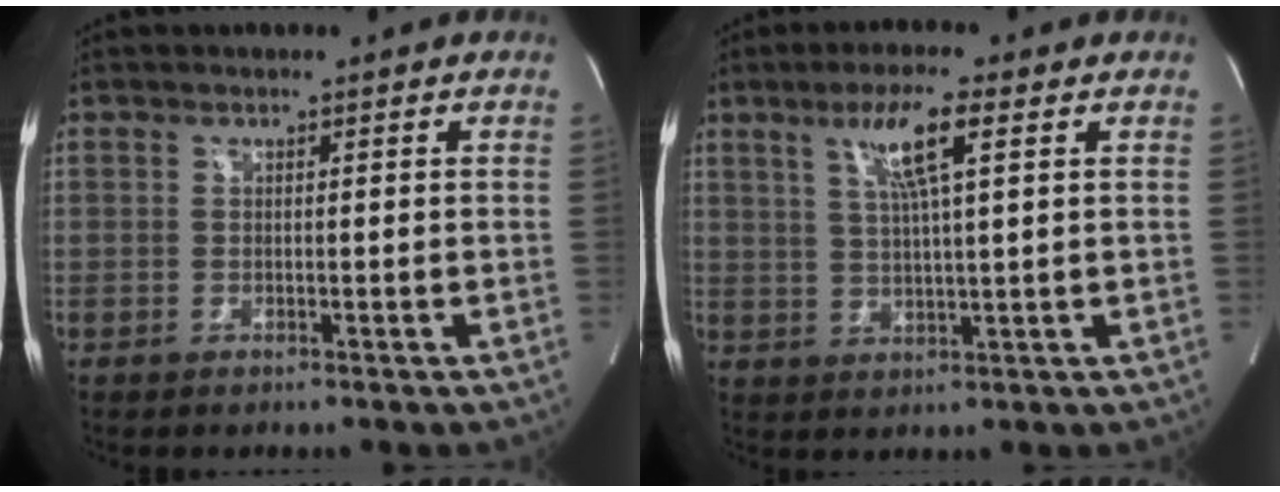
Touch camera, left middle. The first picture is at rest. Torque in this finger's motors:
{"motor_torque": [0.19, -0.16, 0.08, 0.10]}